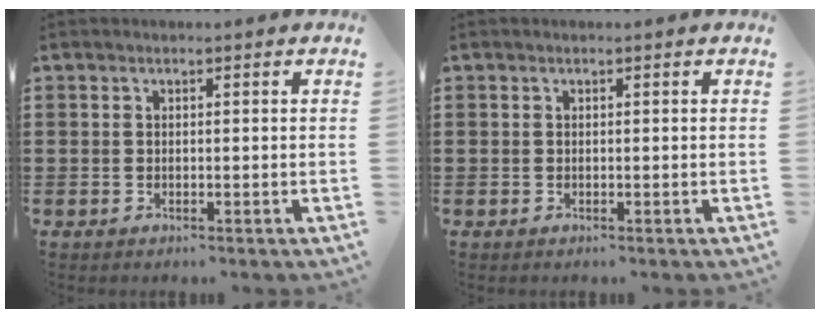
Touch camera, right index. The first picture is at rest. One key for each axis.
{"total": 0.0}